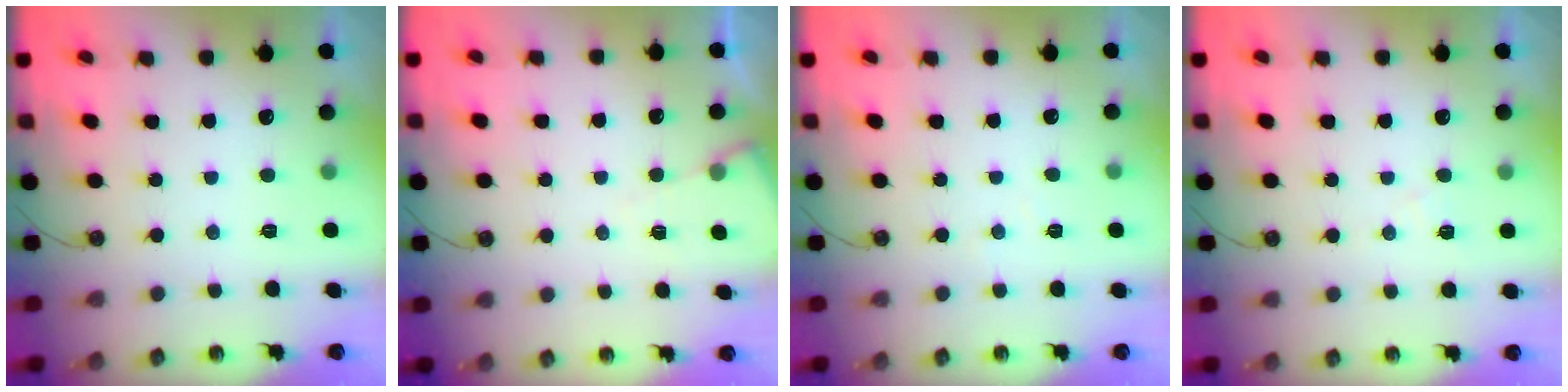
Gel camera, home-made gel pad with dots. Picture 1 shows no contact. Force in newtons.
{"total": 5.2, "press": 5.1, "slide": 0.6}
{"total": 4.1, "press": 4.1, "slide": 0.8}
{"total": 7.4, "press": 7.4, "slide": 0.8}